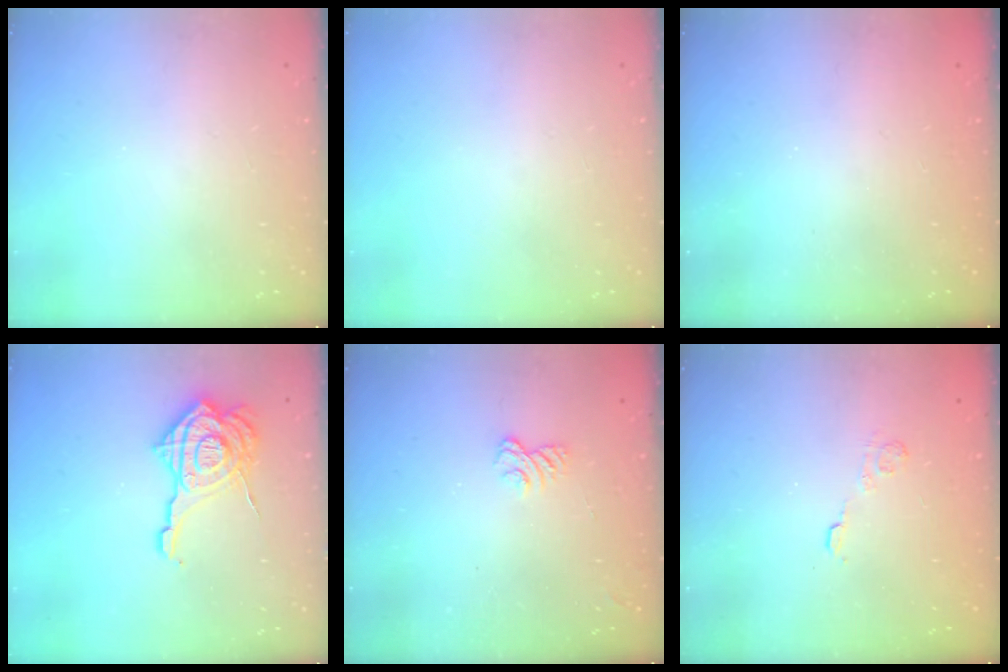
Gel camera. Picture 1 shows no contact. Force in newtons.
{"total": 0.0}
{"total": 2.3, "press": 2.2, "slide": 0.8}
{"total": 18.6, "press": 18.5, "slide": 1.8}
{"total": 2.6, "press": 2.2, "slide": 1.3}
{"total": 2.9, "press": 2.5, "slide": 1.6}